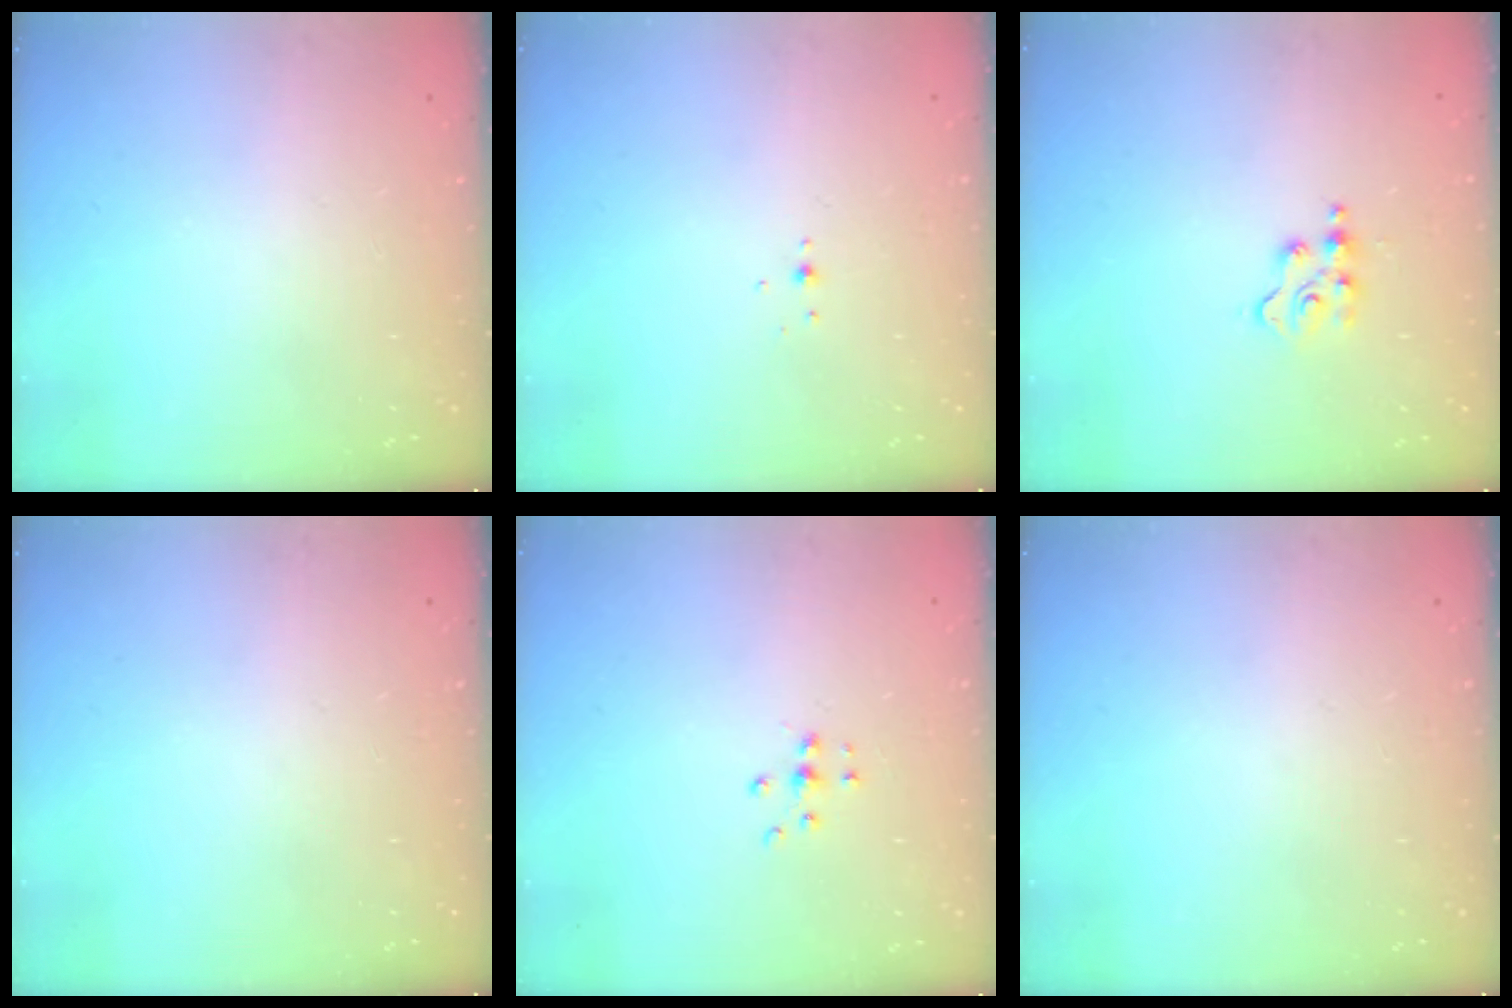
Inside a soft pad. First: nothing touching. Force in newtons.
{"total": 3.0, "press": 2.9, "slide": 0.8}
{"total": 3.8, "press": 3.8, "slide": 0.5}
{"total": 0.0}
{"total": 5.7, "press": 5.7, "slide": 0.7}
{"total": 0.0}